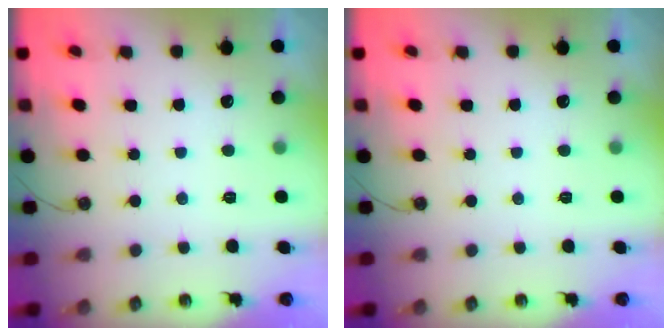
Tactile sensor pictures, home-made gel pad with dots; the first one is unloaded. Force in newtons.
{"total": 0.0}